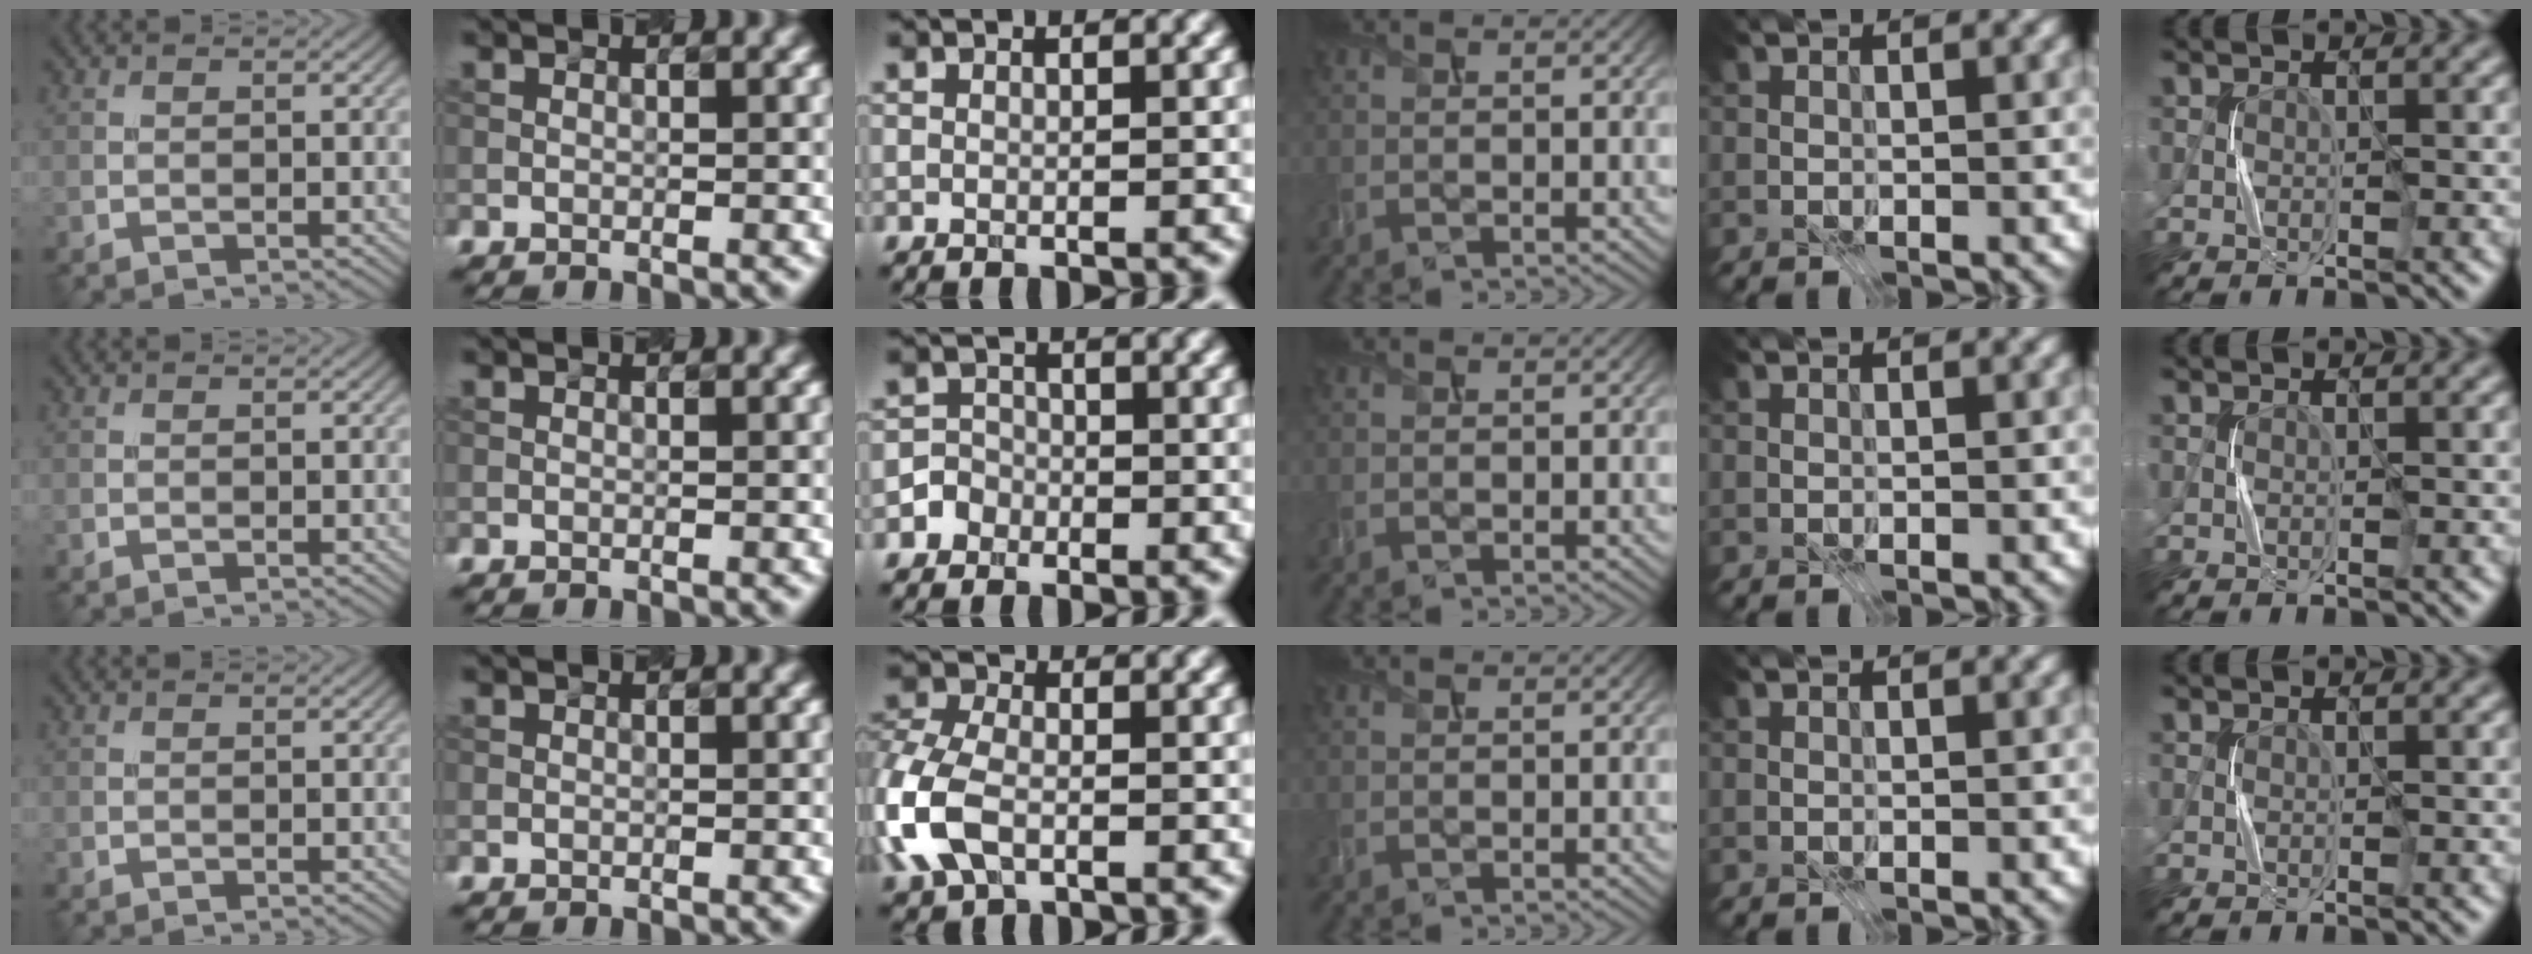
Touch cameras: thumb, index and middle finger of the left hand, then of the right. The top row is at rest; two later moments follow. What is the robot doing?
{"motion": "press", "object": "stapler"}